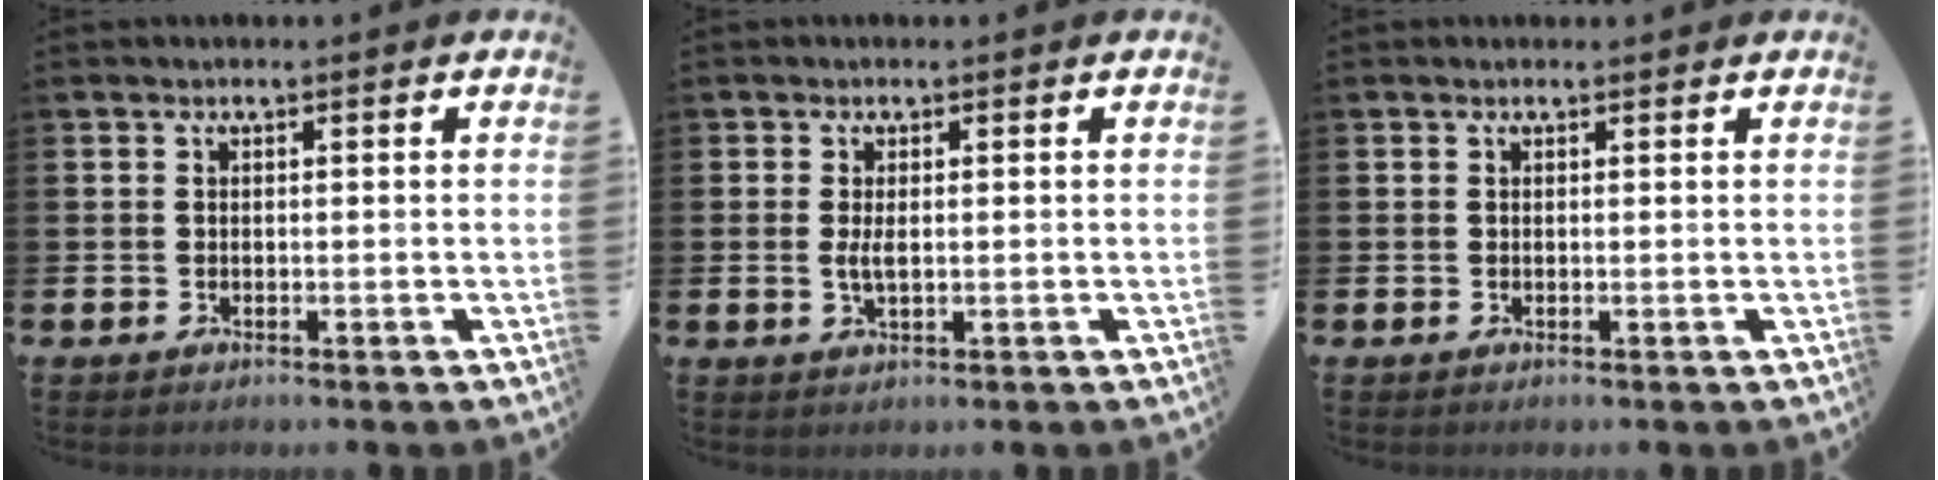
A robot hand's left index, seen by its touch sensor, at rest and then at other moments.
{"total": 2.0, "force": [0.2, 0.7, 1.8], "torque": [-0.032, 0.001, 0.001]}
{"total": 0.0}